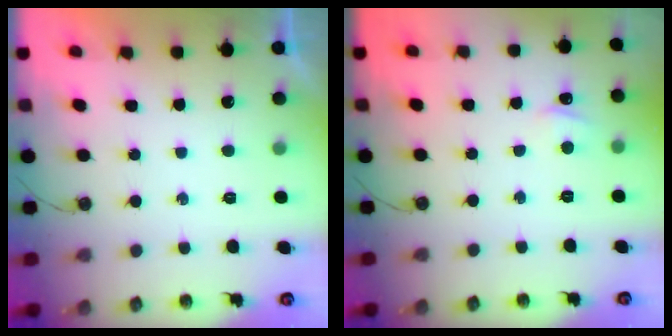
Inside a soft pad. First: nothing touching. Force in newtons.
{"total": 1.6, "press": 1.5, "slide": 0.2}